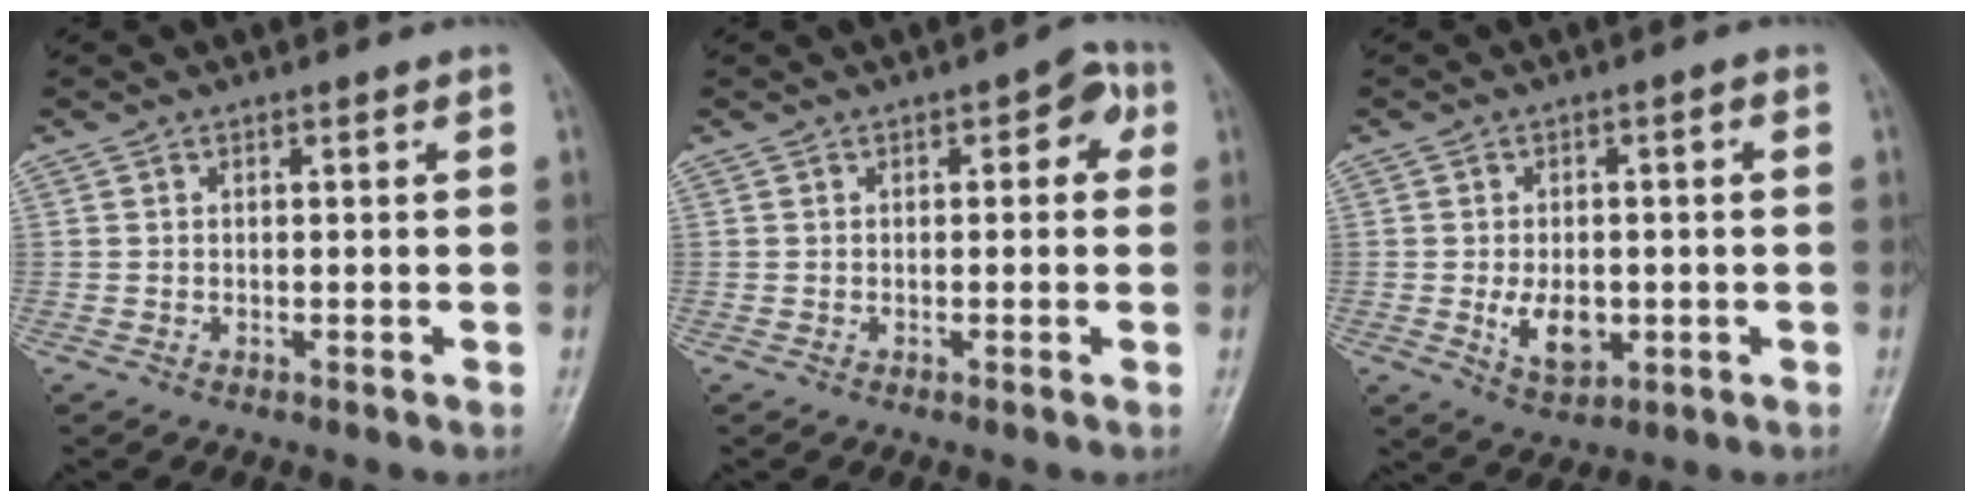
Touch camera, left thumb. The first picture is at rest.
{"total": 3.9, "force": [0.9, 2.3, 3.1], "torque": [-0.010, 0.009, 0.000]}
{"total": 7.5, "force": [-1.4, 4.7, 5.7], "torque": [-0.075, 0.000, -0.016]}